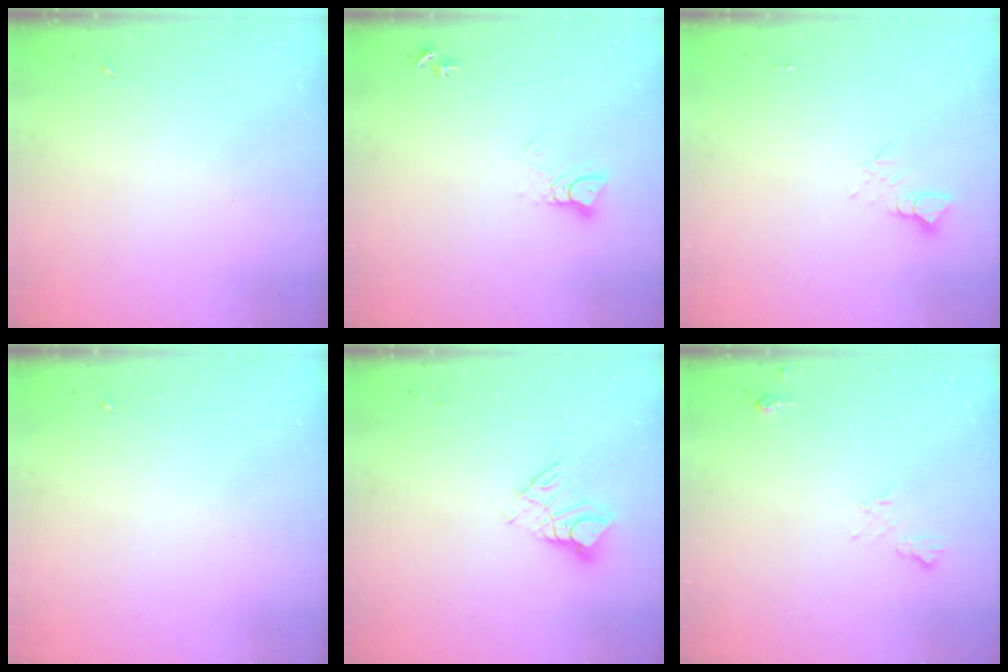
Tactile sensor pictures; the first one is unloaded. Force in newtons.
{"total": 4.7, "press": 4.7, "slide": 0.2}
{"total": 2.7, "press": 2.7, "slide": 0.2}
{"total": 0.0}
{"total": 9.2, "press": 9.1, "slide": 0.8}
{"total": 6.4, "press": 6.3, "slide": 1.2}